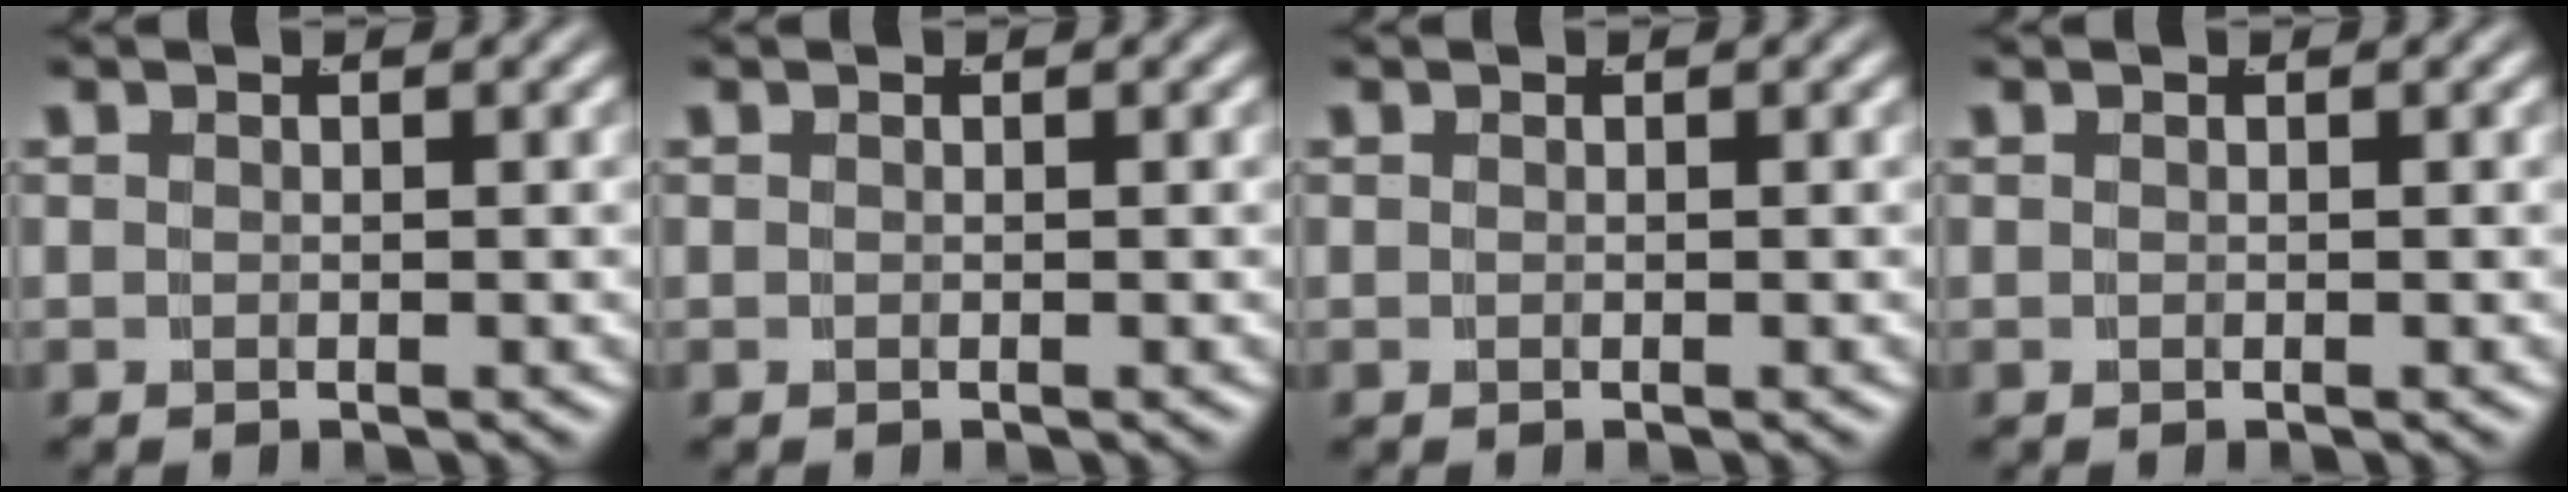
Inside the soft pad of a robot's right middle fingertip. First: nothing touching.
{"total": 0.0}
{"total": 0.0}
{"total": 0.0}